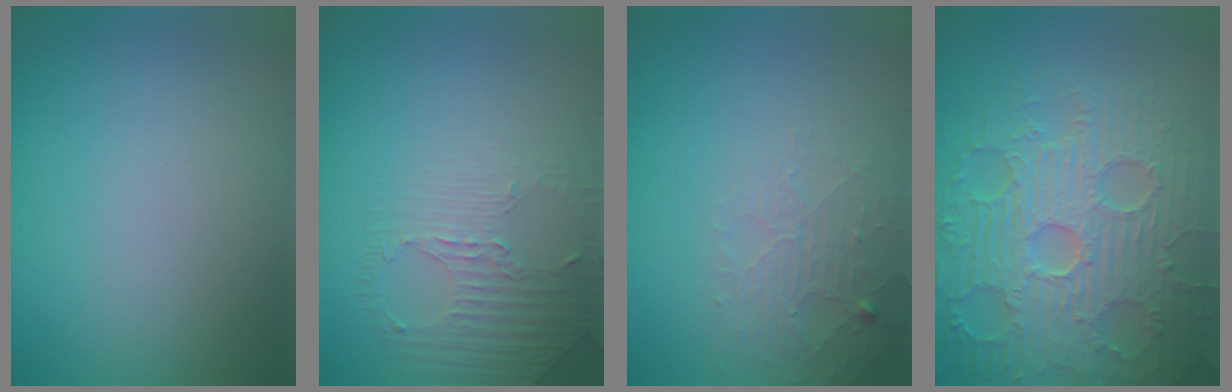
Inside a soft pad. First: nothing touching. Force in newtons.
{"total": 1.6, "press": 1.0, "slide": 1.2}
{"total": 2.2, "press": 2.2, "slide": 0.5}
{"total": 9.4, "press": 6.9, "slide": 6.4}